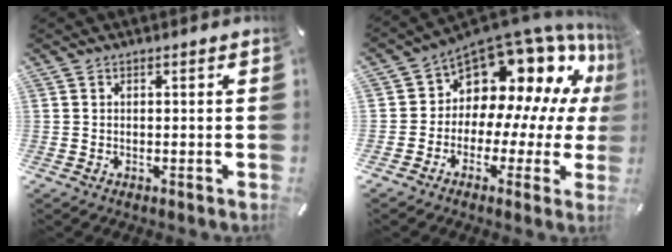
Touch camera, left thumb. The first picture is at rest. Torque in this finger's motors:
{"motor_torque": [0.68, 1.59, 0.93, 0.39, 0.07]}